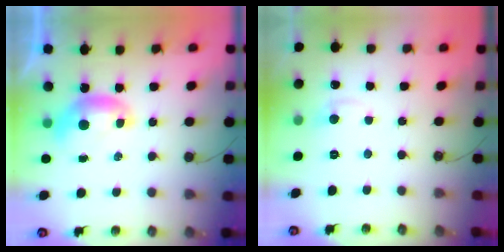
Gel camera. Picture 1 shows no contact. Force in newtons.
{"total": 0.6, "press": 0.3, "slide": 0.5}